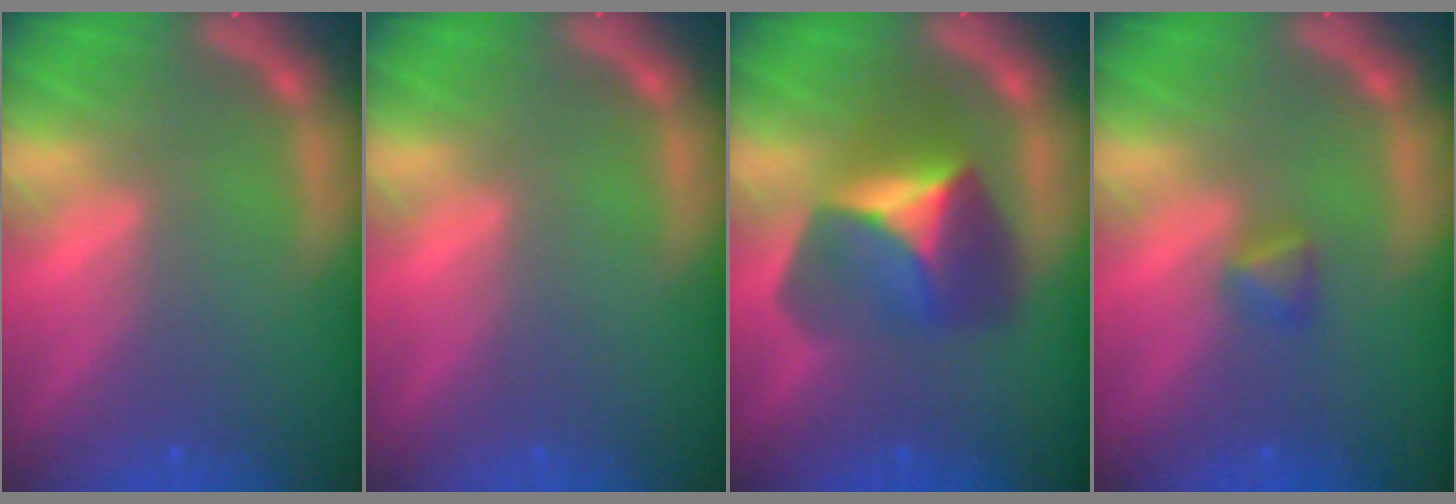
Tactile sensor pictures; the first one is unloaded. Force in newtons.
{"total": 0.0}
{"total": 6.9}
{"total": 1.4}